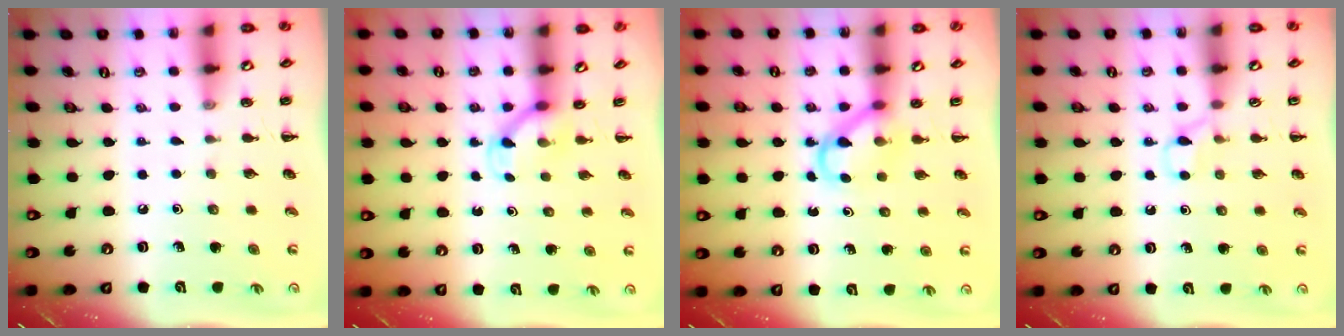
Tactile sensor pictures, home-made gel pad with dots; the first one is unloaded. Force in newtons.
{"total": 3.5, "press": 3.3, "slide": 1.2}
{"total": 3.8, "press": 3.6, "slide": 1.0}
{"total": 4.7, "press": 4.4, "slide": 1.4}